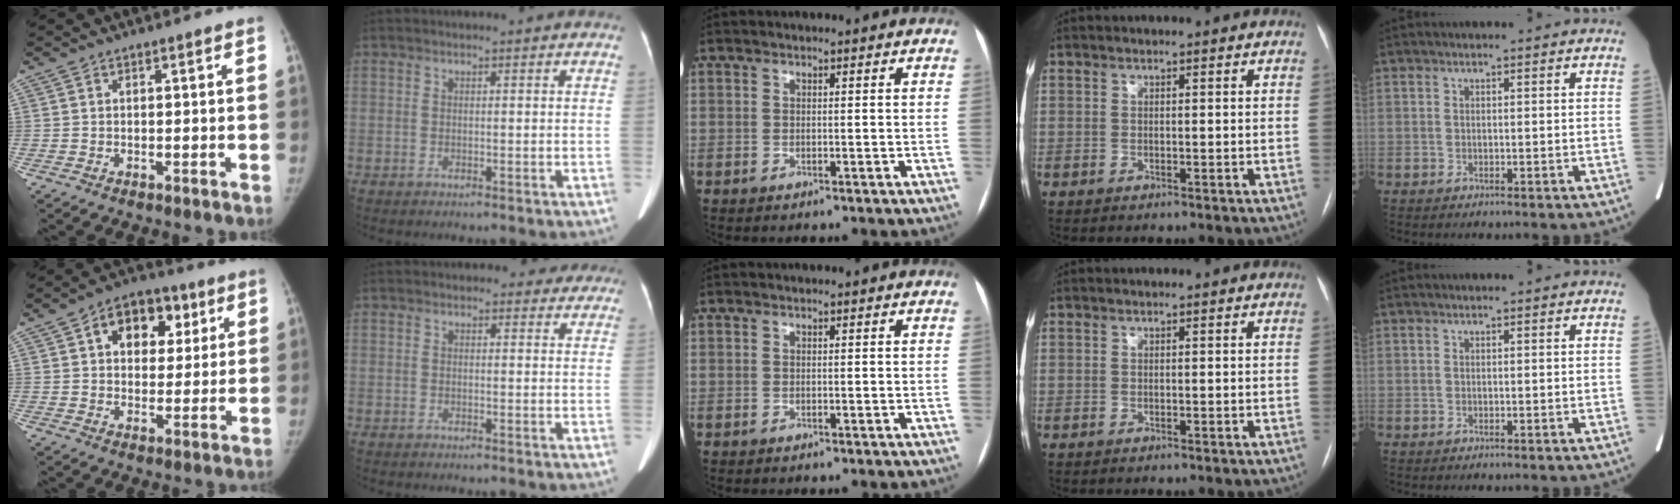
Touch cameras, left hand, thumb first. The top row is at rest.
{"thumb": {"total": 11.9, "force": [4.5, 8.3, 7.3], "torque": [-0.058, 0.001, 0.064]}, "index": {"total": 3.1, "force": [2.6, 1.7, 0.3], "torque": [0.014, 0.002, 0.015]}}